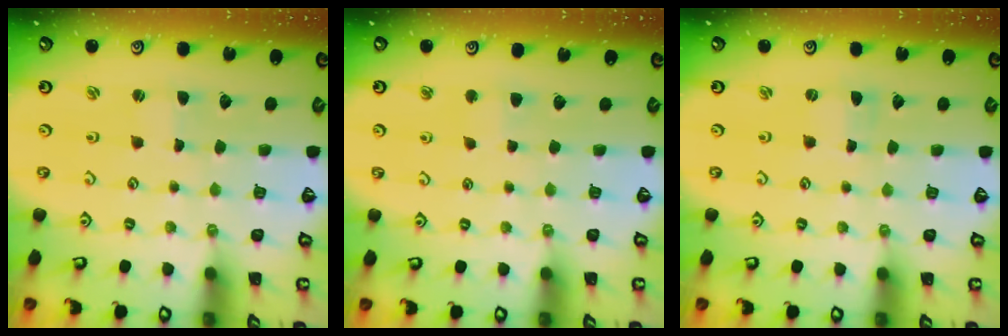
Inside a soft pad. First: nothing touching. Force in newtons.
{"total": 2.0, "press": 2.0, "slide": 0.4}
{"total": 0.0}